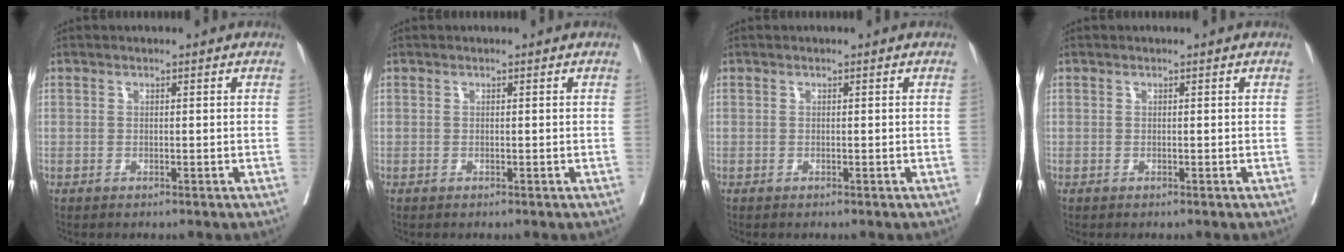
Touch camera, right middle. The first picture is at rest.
{"total": 0.0}
{"total": 0.0}
{"total": 0.0}